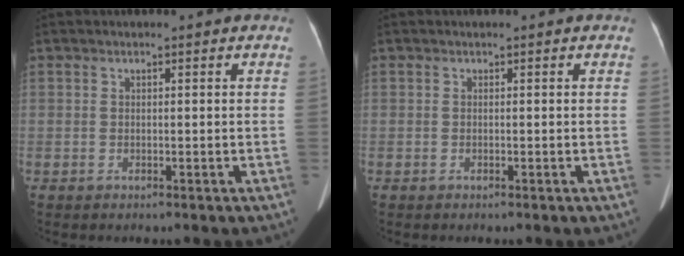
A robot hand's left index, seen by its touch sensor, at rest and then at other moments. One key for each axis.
{"total": 0.0}